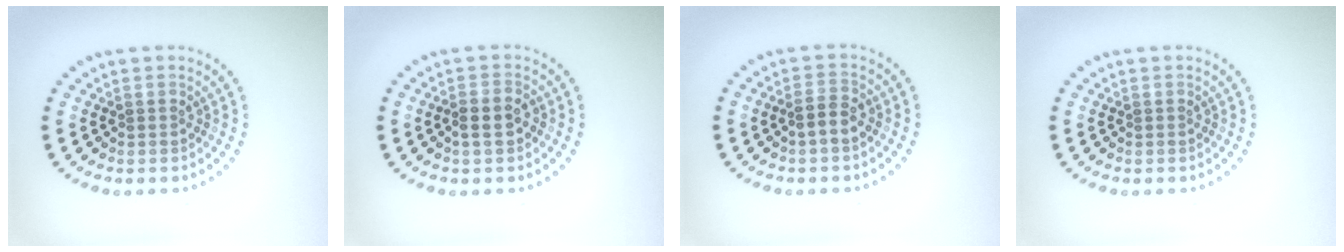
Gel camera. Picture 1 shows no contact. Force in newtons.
{"total": 1.7, "press": 1.6, "slide": 0.5}
{"total": 1.9, "press": 1.7, "slide": 0.7}
{"total": 0.0}